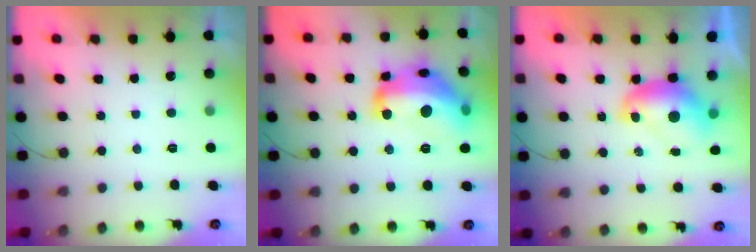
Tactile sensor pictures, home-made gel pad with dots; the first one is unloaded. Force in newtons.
{"total": 22.0, "press": 22.0, "slide": 1.3}
{"total": 9.1, "press": 9.1, "slide": 0.8}